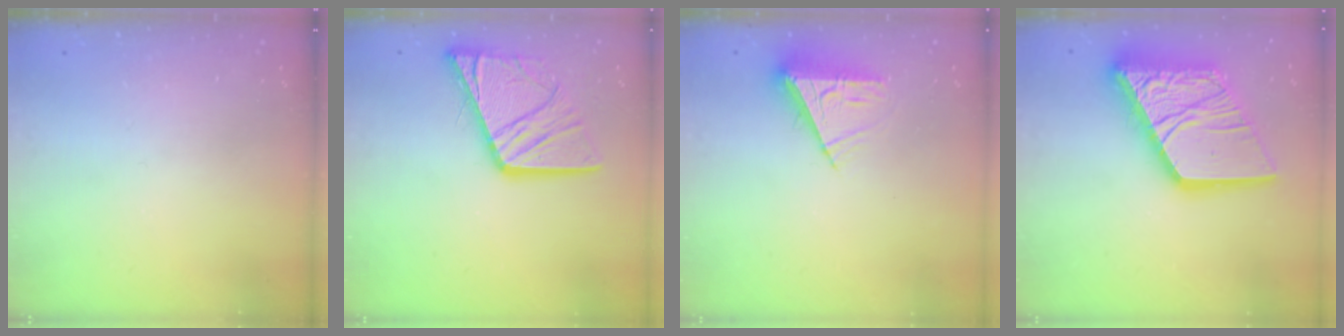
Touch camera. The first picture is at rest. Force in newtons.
{"total": 15.7, "press": 15.7, "slide": 1.6}
{"total": 8.0, "press": 7.9, "slide": 1.2}
{"total": 27.5, "press": 27.4, "slide": 3.2}